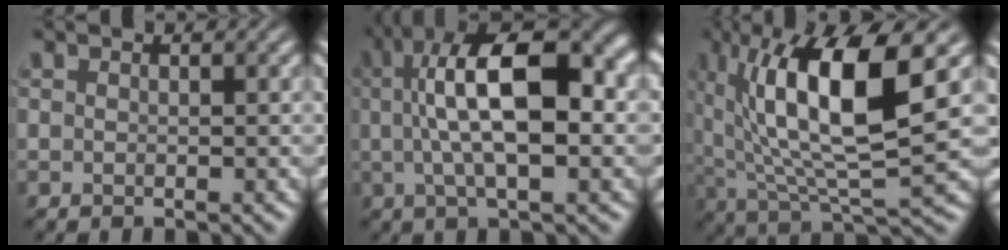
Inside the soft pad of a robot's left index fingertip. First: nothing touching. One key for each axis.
{"total": 12.3, "fx": 1.9, "fy": 4.6, "fz": 11.3, "tx": -0.185, "ty": 0.022, "tz": 0.026}
{"total": 12.1, "fx": 3.7, "fy": 3.5, "fz": 11.0, "tx": -0.193, "ty": 0.002, "tz": 0.073}